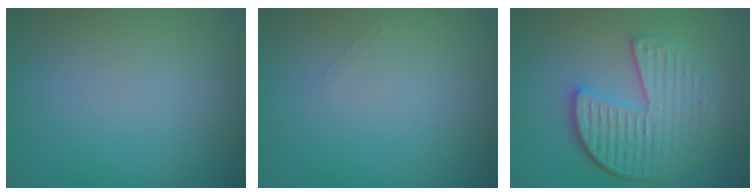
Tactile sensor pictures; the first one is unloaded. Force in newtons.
{"total": 0.6, "press": 0.6, "slide": 0.0}
{"total": 5.4, "press": 4.1, "slide": 3.6}